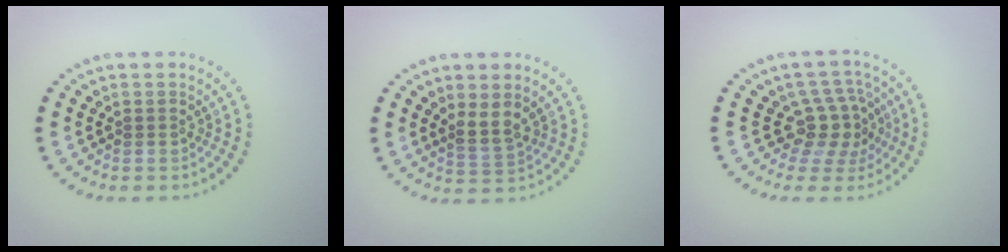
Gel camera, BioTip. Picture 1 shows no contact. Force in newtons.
{"total": 2.0, "press": 1.7, "slide": 1.1}
{"total": 3.5, "press": 2.9, "slide": 2.0}